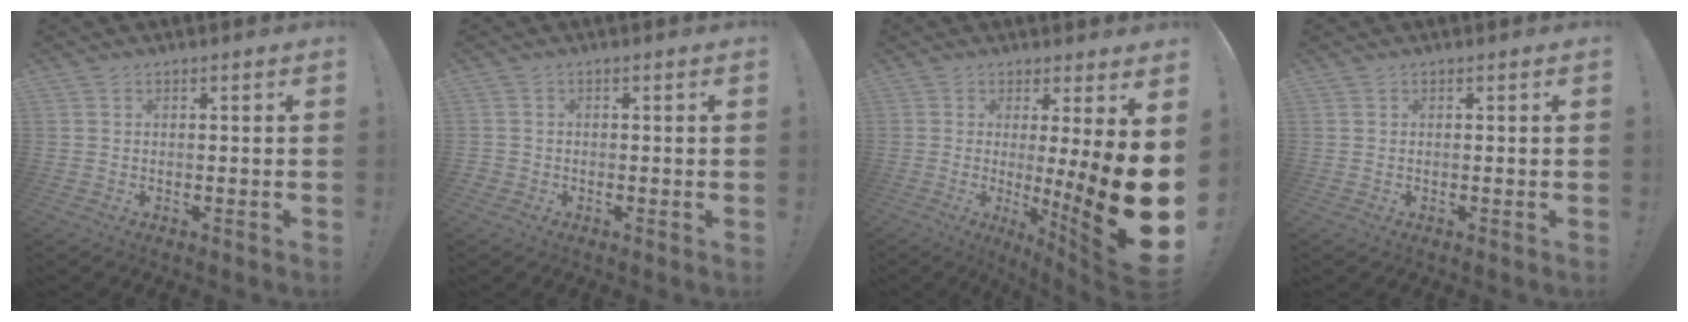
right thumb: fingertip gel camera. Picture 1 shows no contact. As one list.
[{"total": 1.1, "force": [-0.6, 0.9, 0.4], "torque": [-0.006, 0.003, -0.011]}, {"total": 18.0, "force": [-2.0, -0.1, 17.9], "torque": [-0.240, -0.037, -0.029]}, {"total": 0.0}]